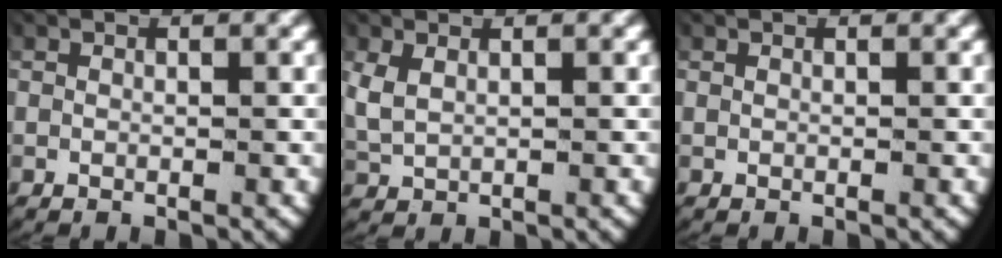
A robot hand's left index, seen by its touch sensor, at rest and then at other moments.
{"total": 3.0, "force": [0.6, 2.4, 1.6], "torque": [-0.052, -0.005, 0.019]}
{"total": 0.0}